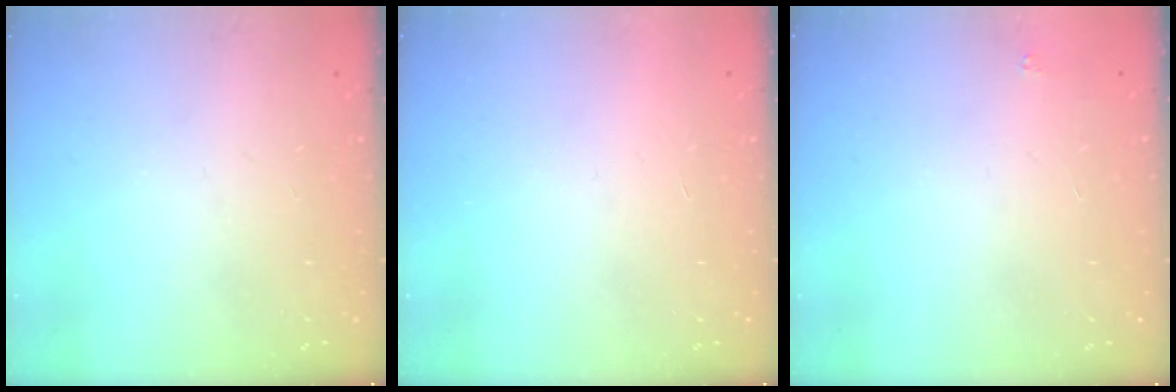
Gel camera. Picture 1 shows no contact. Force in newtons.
{"total": 1.5, "press": 1.5, "slide": 0.1}
{"total": 1.8, "press": 1.7, "slide": 0.1}